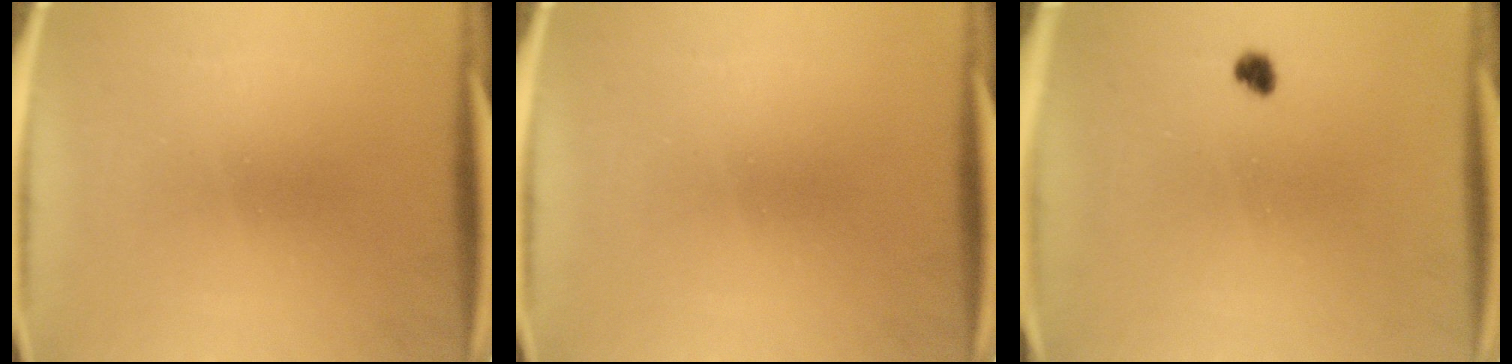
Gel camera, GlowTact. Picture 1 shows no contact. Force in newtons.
{"total": 0.0}
{"total": 1.7}